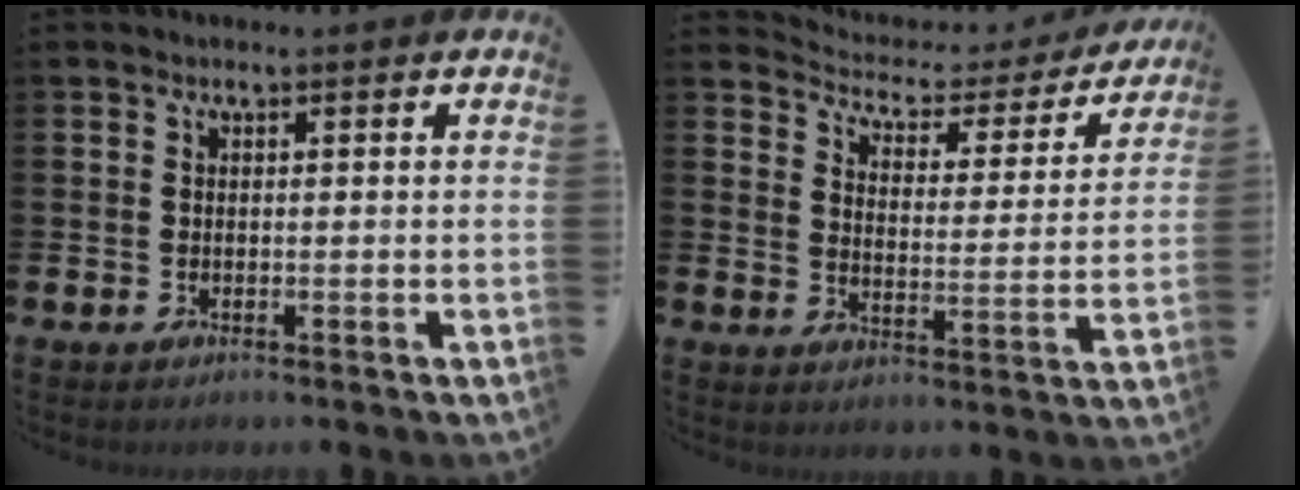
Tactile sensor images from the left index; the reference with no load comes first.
{"total": 3.6, "force": [3.1, 1.6, 0.7], "torque": [-0.042, -0.028, 0.044]}